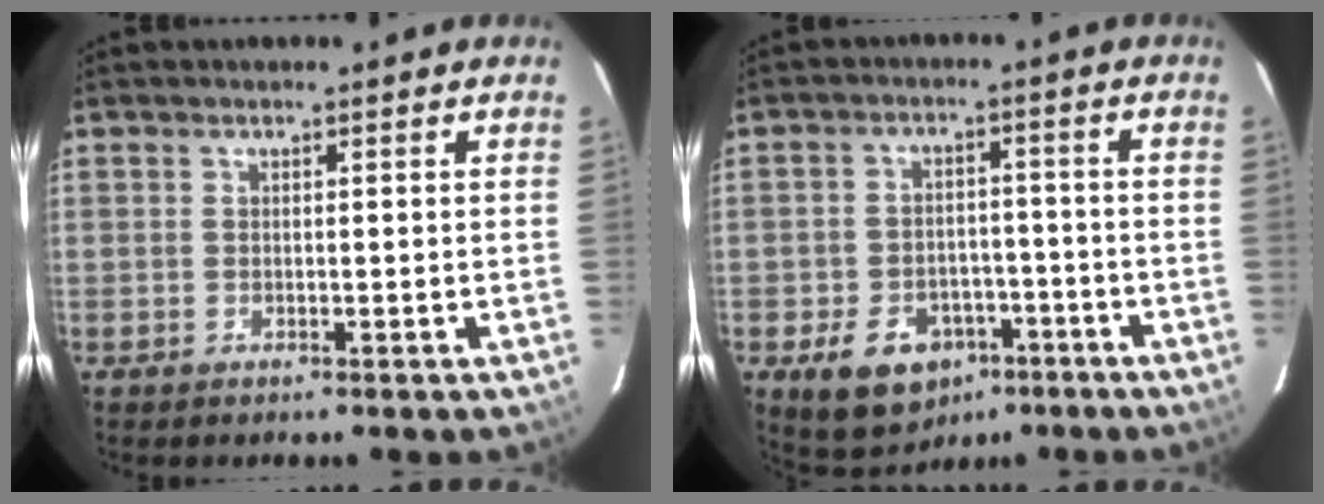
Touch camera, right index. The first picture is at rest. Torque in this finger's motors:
{"motor_torque": [0.97, -0.74, 0.21, 0.06]}